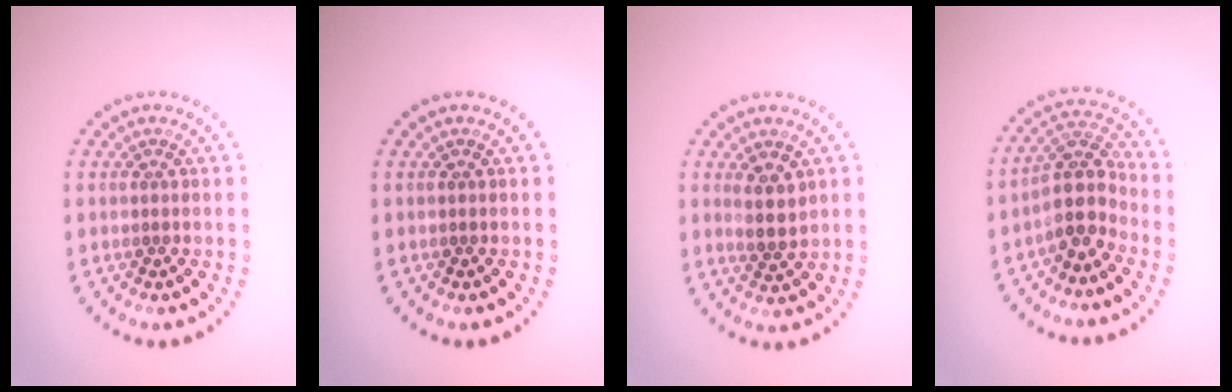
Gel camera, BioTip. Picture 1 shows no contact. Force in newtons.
{"total": 0.0}
{"total": 2.4, "press": 2.1, "slide": 1.1}
{"total": 3.8, "press": 3.1, "slide": 2.3}